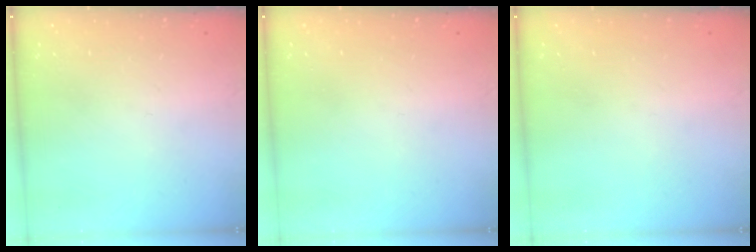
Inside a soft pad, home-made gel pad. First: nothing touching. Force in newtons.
{"total": 0.0}
{"total": 0.0}